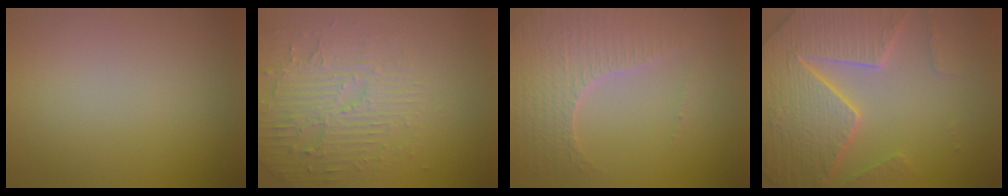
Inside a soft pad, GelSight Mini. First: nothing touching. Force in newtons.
{"total": 4.6, "press": 3.6, "slide": 2.8}
{"total": 4.6, "press": 4.2, "slide": 1.9}
{"total": 7.4, "press": 7.2, "slide": 2.0}